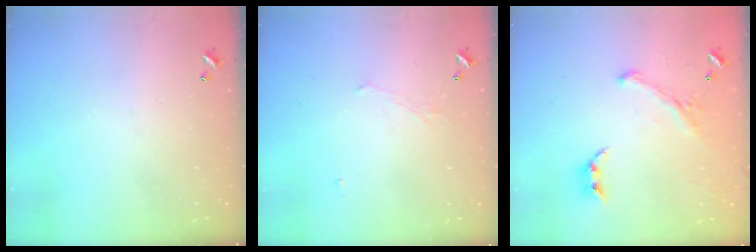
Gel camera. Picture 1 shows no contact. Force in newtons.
{"total": 1.1, "press": 0.8, "slide": 0.7}
{"total": 1.6, "press": 1.1, "slide": 1.2}